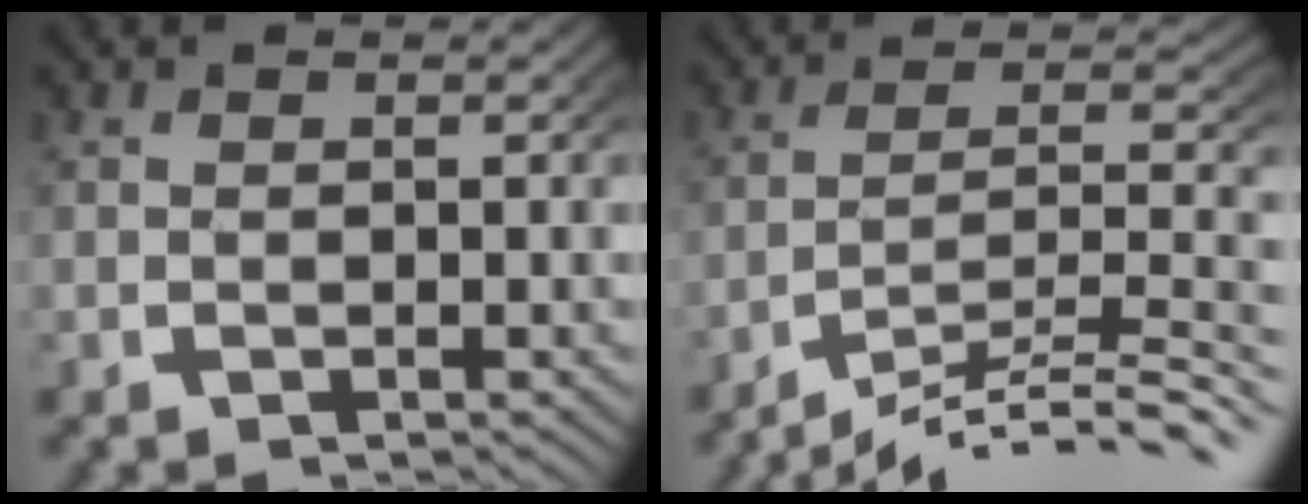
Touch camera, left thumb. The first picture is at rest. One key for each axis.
{"total": 11.1, "fx": -6.9, "fy": 5.0, "fz": 7.1, "tx": -0.121, "ty": -0.025, "tz": -0.095}